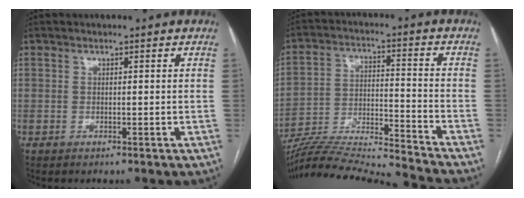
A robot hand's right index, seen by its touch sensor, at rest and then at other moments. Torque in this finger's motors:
{"motor_torque": [0.03, -1.13, -0.80, -0.21]}